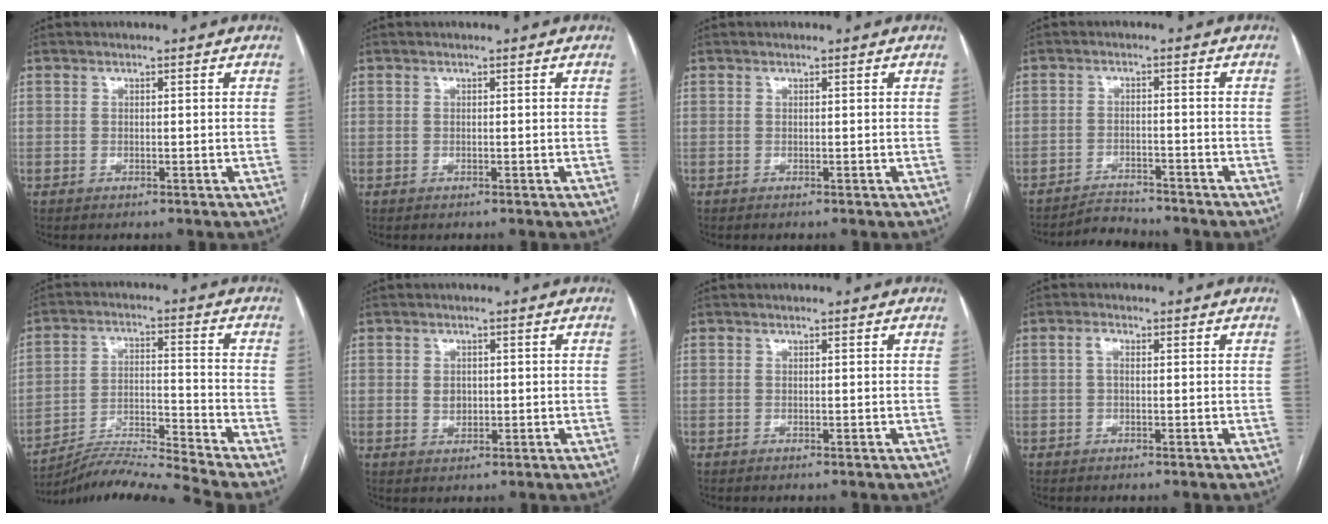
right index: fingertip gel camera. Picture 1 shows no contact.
{"total": 0.0}
{"total": 0.0}
{"total": 4.4, "force": [-4.4, 0.1, 0.0], "torque": [-0.003, -0.011, -0.073]}
{"total": 11.2, "force": [-10.4, -3.5, 2.1], "torque": [-0.034, 0.009, -0.188]}
{"total": 2.2, "force": [0.2, 1.8, 1.3], "torque": [-0.019, 0.000, 0.007]}
{"total": 0.0}
{"total": 1.6, "force": [0.3, 0.7, 1.4], "torque": [-0.030, 0.007, 0.004]}